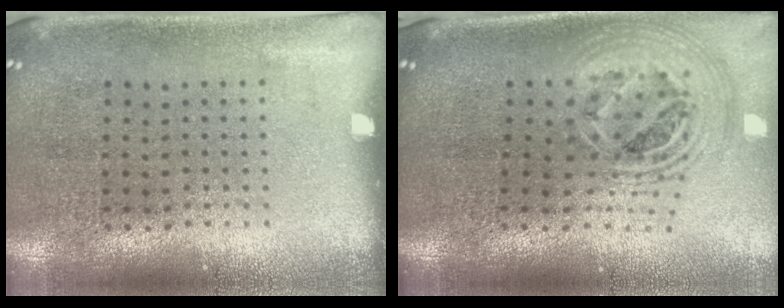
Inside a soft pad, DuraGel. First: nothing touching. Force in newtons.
{"total": 2.4, "press": 1.8, "slide": 1.6}